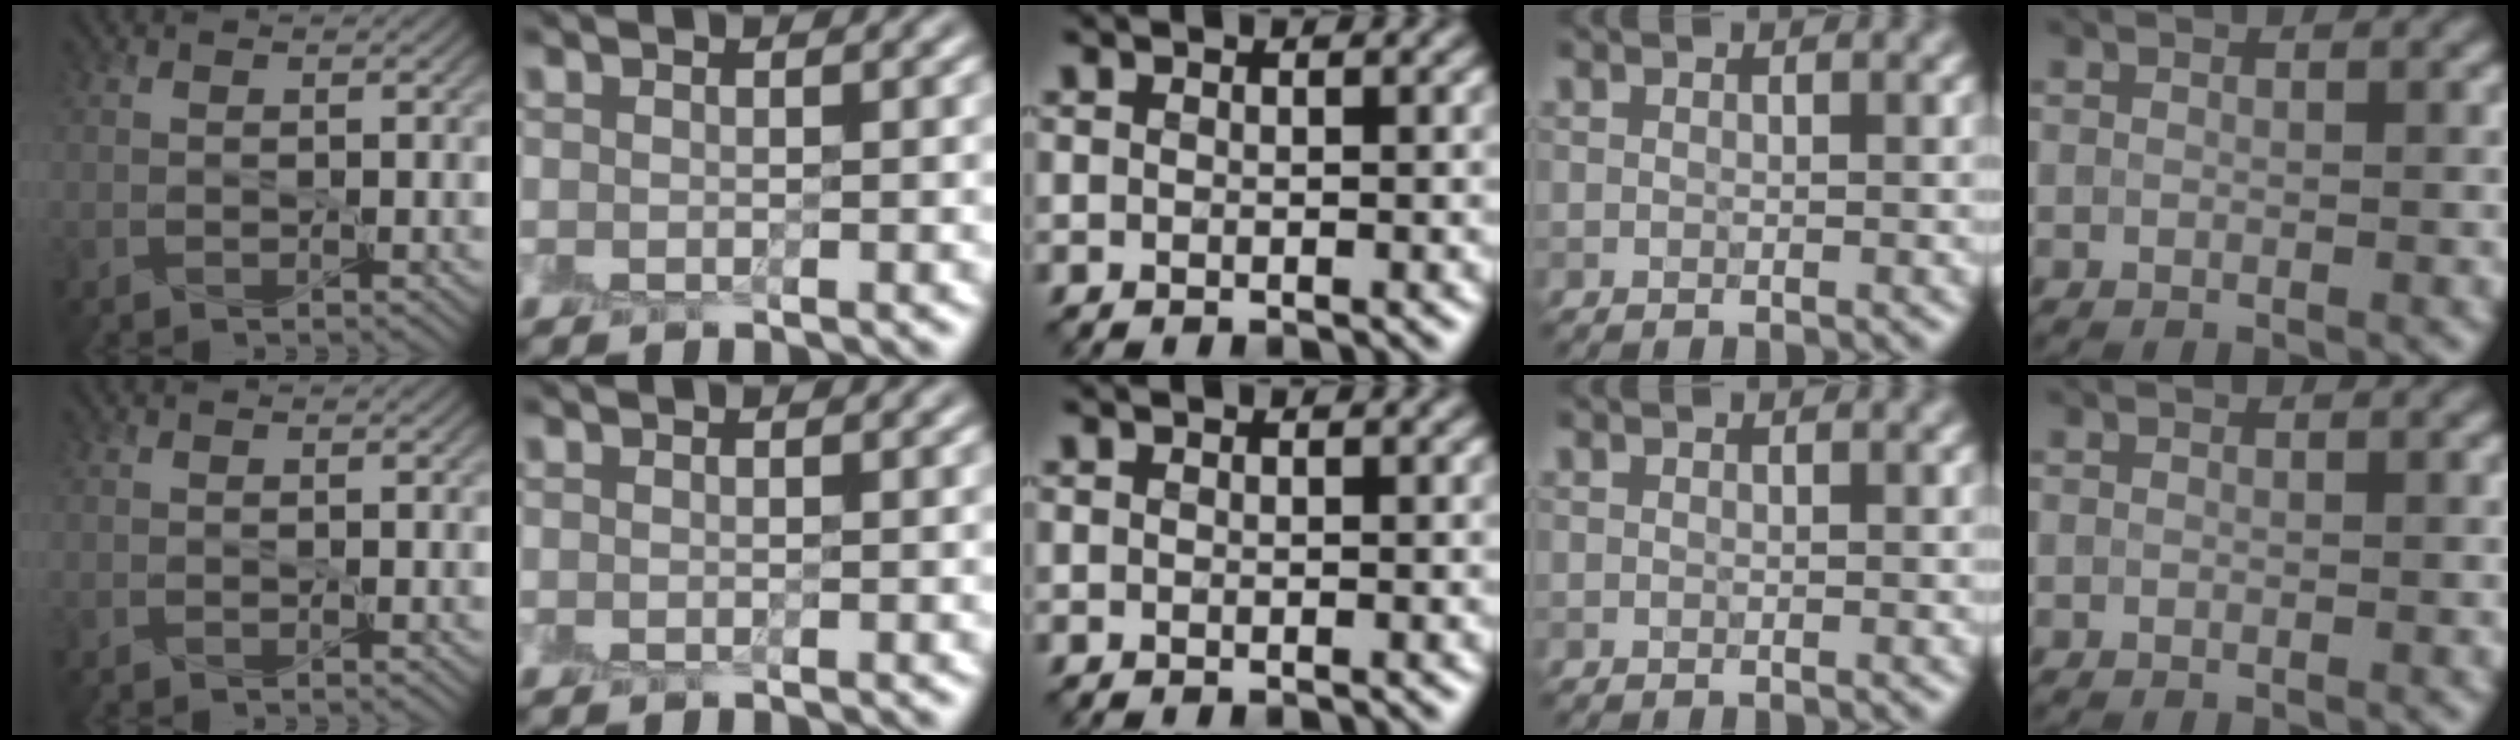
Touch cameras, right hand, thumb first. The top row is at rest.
{}